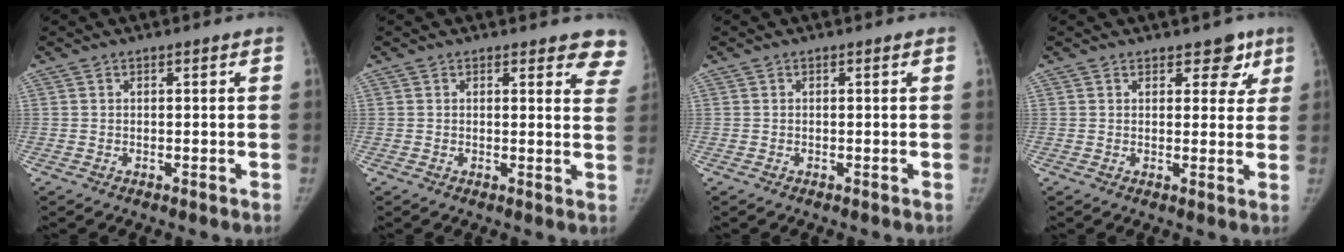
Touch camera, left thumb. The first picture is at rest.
{"total": 7.0, "force": [6.3, 2.4, 2.1], "torque": [0.022, -0.030, 0.041]}
{"total": 0.0}
{"total": 4.8, "force": [3.0, 3.0, 2.2], "torque": [0.017, -0.009, 0.034]}